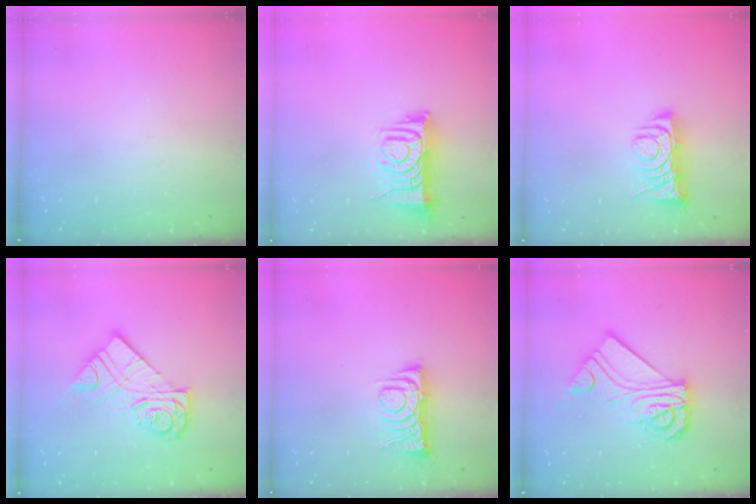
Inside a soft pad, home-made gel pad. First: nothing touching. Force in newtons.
{"total": 9.5, "press": 9.5, "slide": 0.7}
{"total": 7.1, "press": 7.0, "slide": 1.0}
{"total": 15.7, "press": 15.6, "slide": 1.2}
{"total": 6.8, "press": 6.8, "slide": 0.6}
{"total": 13.6, "press": 13.6, "slide": 0.7}